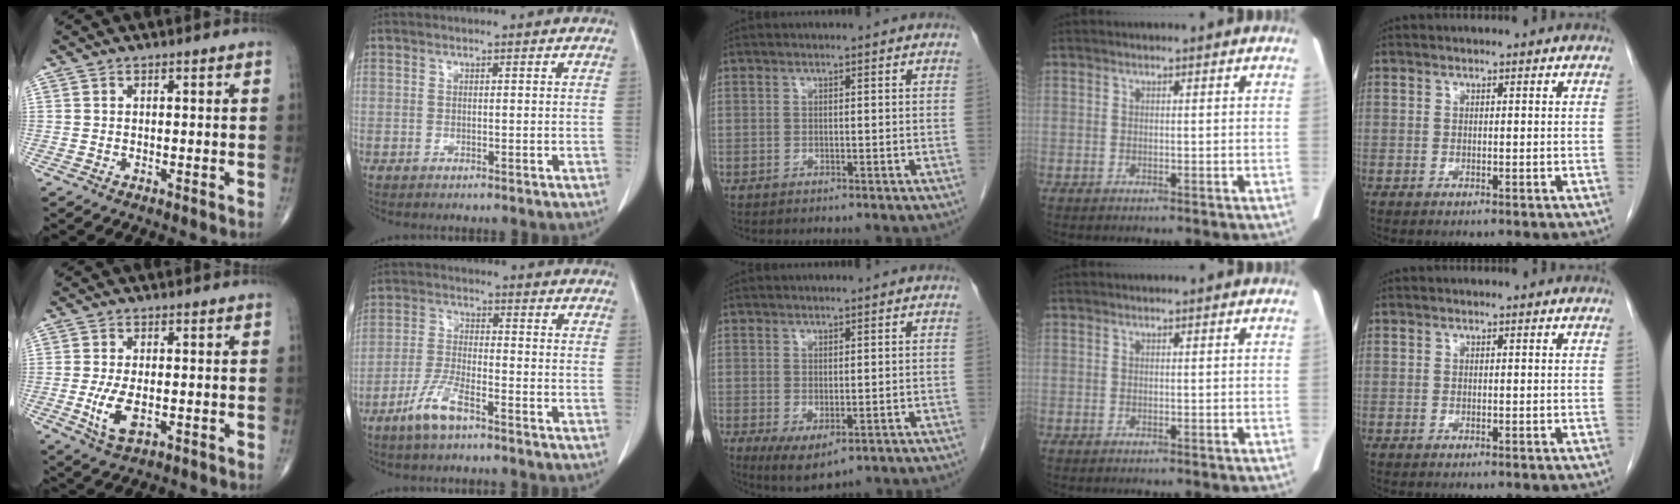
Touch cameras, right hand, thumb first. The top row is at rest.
{"thumb": {"total": 6.2, "force": [-1.4, 2.9, 5.3], "torque": [-0.107, -0.008, -0.019]}, "index": {"total": 6.2, "force": [-4.2, 1.2, 4.4], "torque": [-0.098, -0.006, -0.084]}, "middle": {"total": 4.5, "force": [-1.3, 1.9, 3.9], "torque": [-0.062, -0.015, -0.006]}}